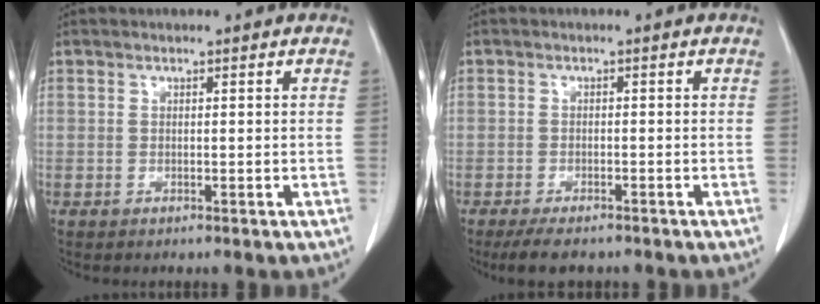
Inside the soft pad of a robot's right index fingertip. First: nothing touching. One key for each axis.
{"total": 4.3, "fx": -3.4, "fy": 1.7, "fz": 1.9, "tx": -0.033, "ty": -0.006, "tz": -0.053}